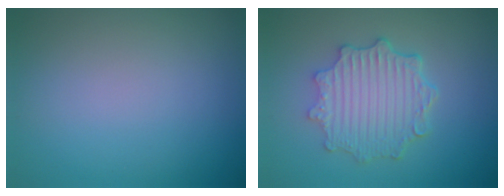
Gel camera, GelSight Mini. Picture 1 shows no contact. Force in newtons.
{"total": 5.2, "press": 4.2, "slide": 3.0}